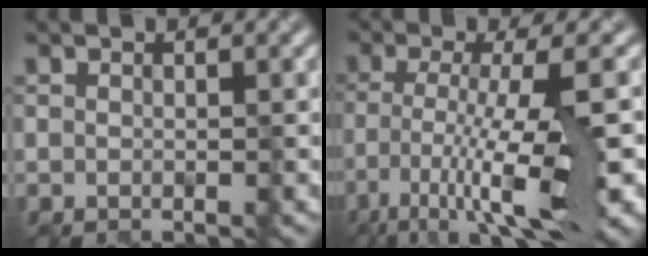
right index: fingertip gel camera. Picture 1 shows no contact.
{"total": 9.4, "force": [-4.5, 2.2, 8.0], "torque": [-0.139, -0.004, -0.080]}